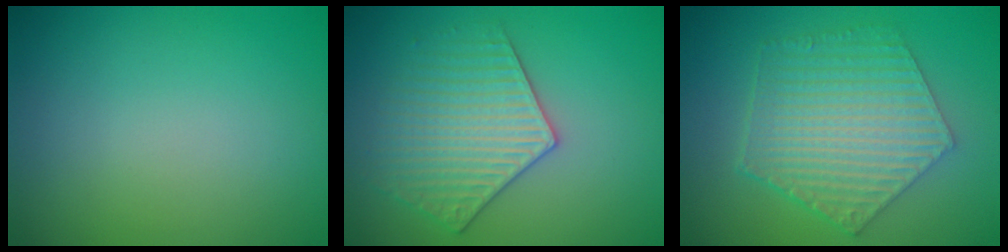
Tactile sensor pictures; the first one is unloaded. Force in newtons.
{"total": 4.0, "press": 3.9, "slide": 0.6}
{"total": 6.5, "press": 4.9, "slide": 4.3}